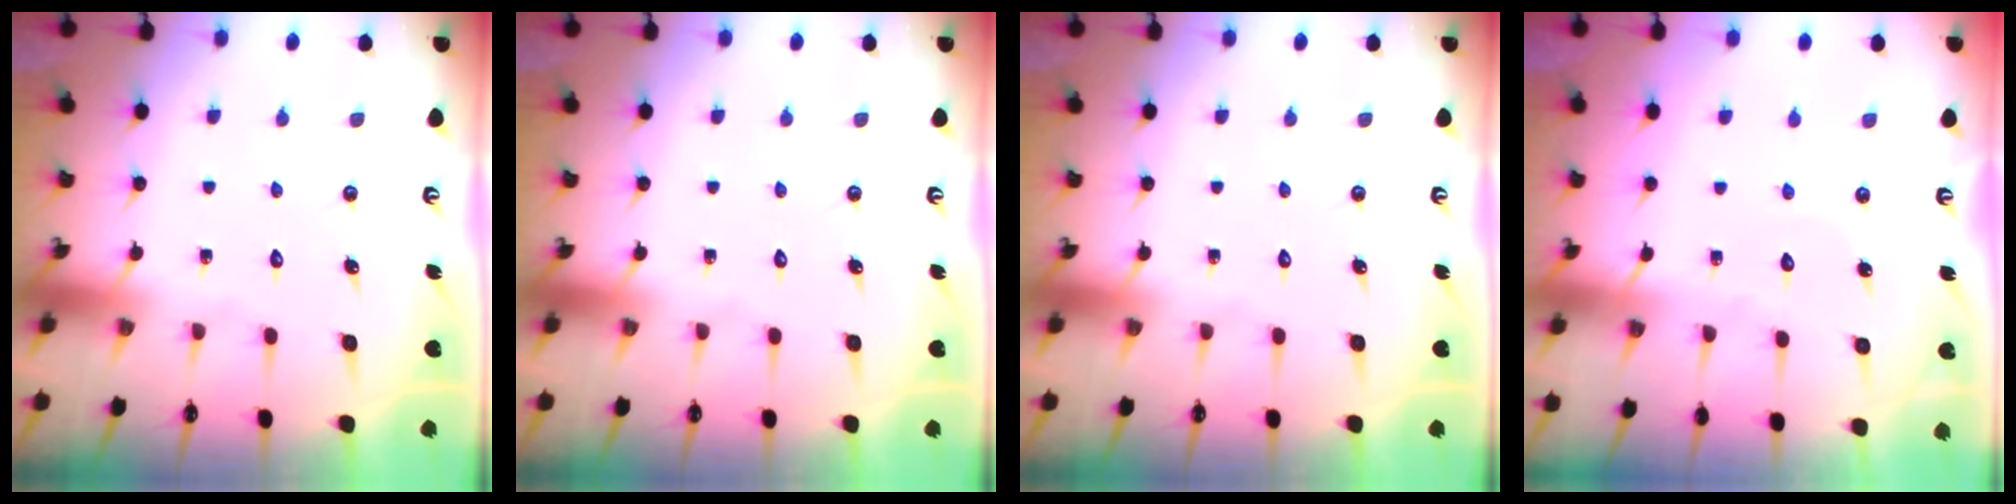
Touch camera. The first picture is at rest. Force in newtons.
{"total": 0.0}
{"total": 0.0}
{"total": 2.7, "press": 2.6, "slide": 0.3}